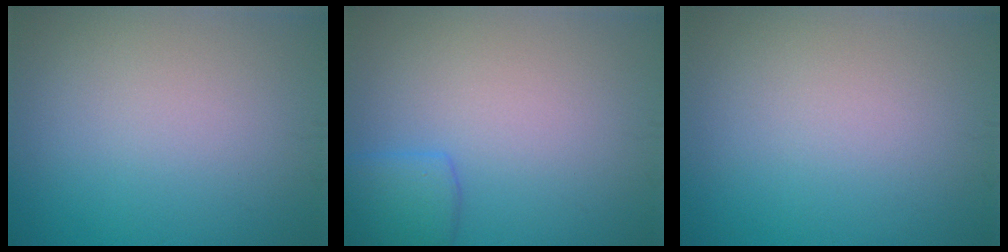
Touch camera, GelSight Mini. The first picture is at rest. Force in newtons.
{"total": 2.6, "press": 2.6, "slide": 0.1}
{"total": 0.0}